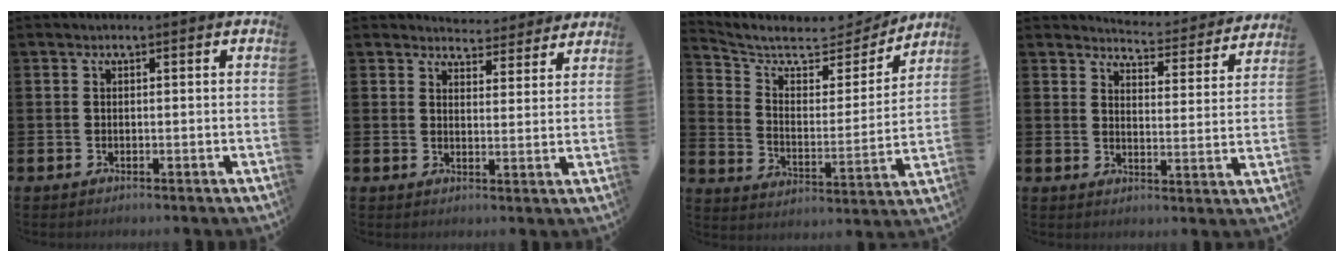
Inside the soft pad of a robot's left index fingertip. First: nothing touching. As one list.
[{"total": 4.6, "force": [4.5, 1.1, -0.3], "torque": [0.007, -0.037, 0.078]}, {"total": 7.1, "force": [6.4, 2.6, 1.7], "torque": [-0.064, -0.057, 0.103]}, {"total": 4.8, "force": [4.8, 0.3, 0.5], "torque": [-0.011, -0.045, 0.076]}]